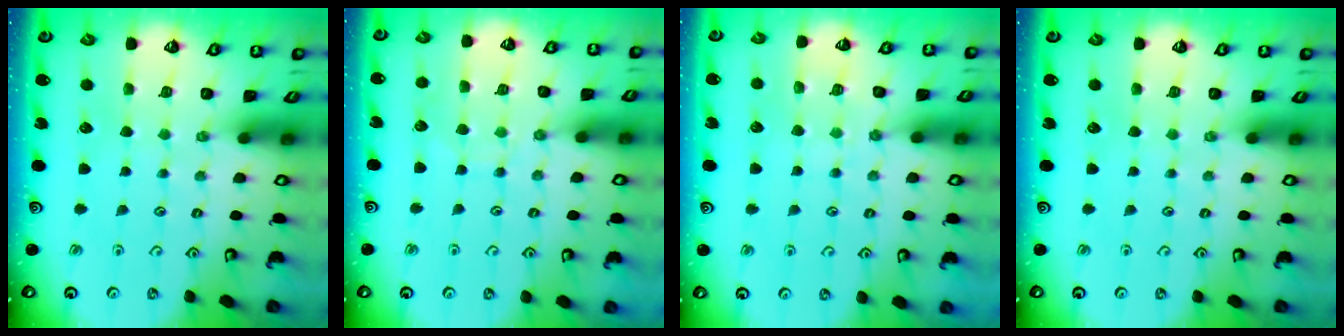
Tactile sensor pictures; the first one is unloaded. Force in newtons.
{"total": 6.4, "press": 6.3, "slide": 0.6}
{"total": 7.9, "press": 7.9, "slide": 0.8}
{"total": 0.0}